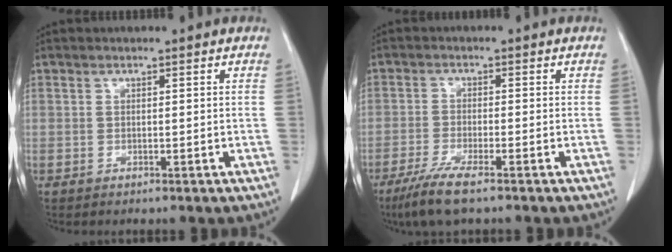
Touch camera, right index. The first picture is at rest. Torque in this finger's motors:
{"motor_torque": [0.57, -0.53, 0.17, 0.07]}